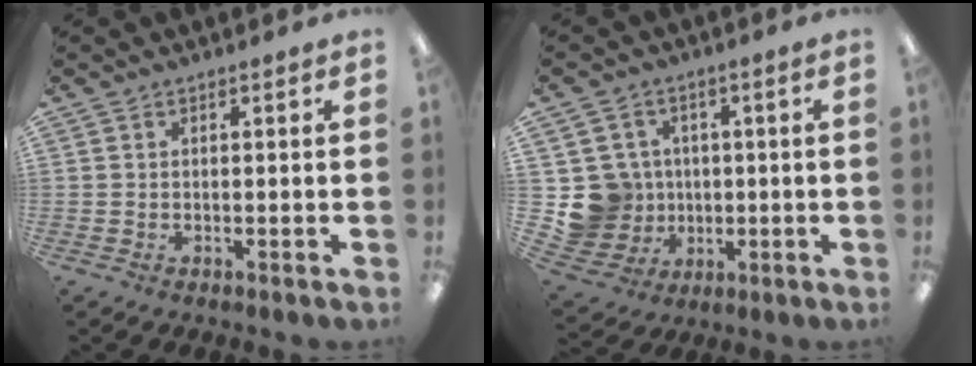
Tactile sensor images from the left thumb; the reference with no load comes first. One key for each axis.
{"total": 10.6, "fx": 0.1, "fy": 10.4, "fz": 2.1, "tx": -0.075, "ty": 0.002, "tz": 0.015}